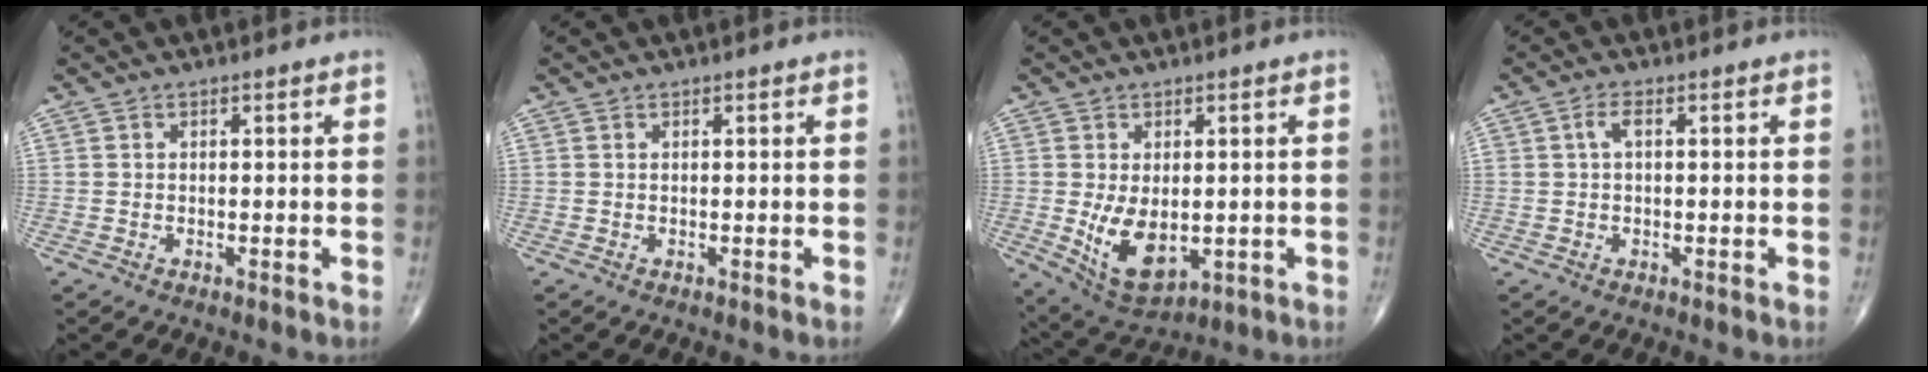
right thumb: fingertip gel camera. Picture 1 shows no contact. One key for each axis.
{"total": 0.0}
{"total": 9.8, "fx": -1.1, "fy": 5.8, "fz": 7.8, "tx": -0.122, "ty": -0.015, "tz": 0.003}
{"total": 2.1, "fx": 0.5, "fy": 1.0, "fz": 1.9, "tx": -0.039, "ty": 0.007, "tz": 0.009}